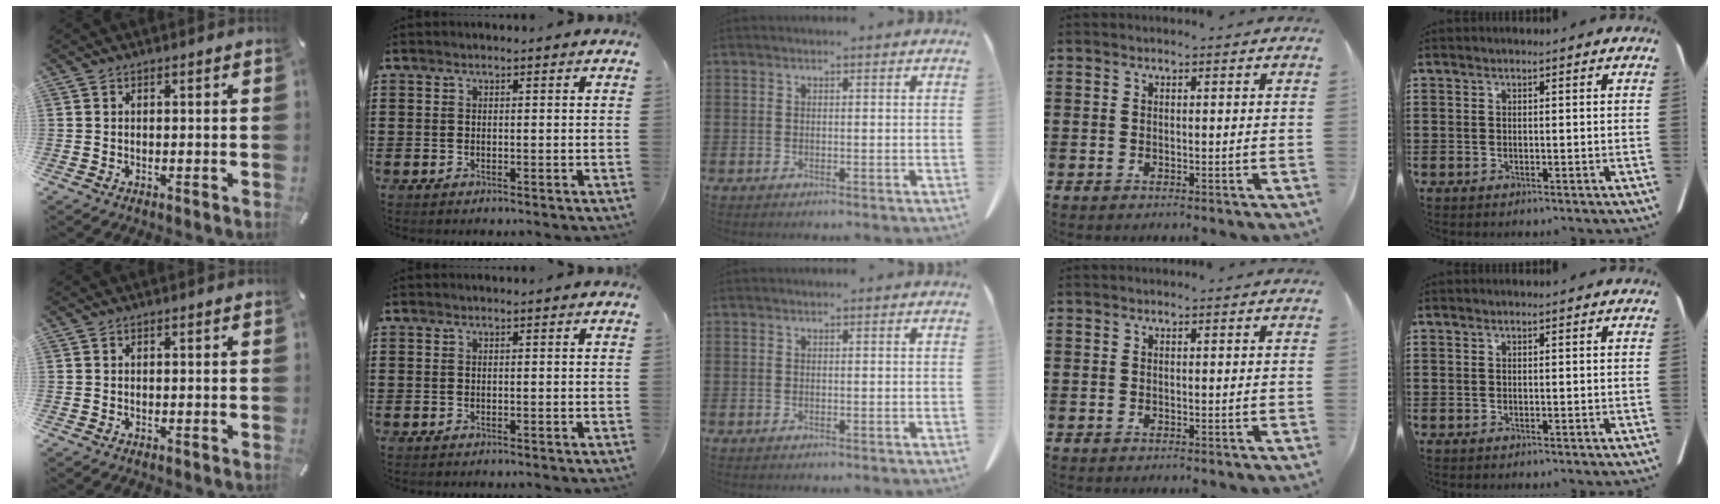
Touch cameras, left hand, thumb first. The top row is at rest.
{}